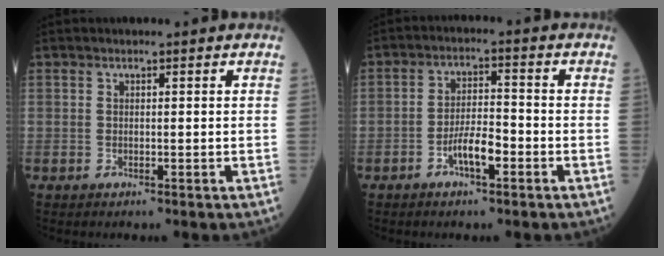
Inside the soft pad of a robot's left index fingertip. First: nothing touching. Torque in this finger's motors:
{"motor_torque": [0.72, 0.41, 0.13, 0.04]}